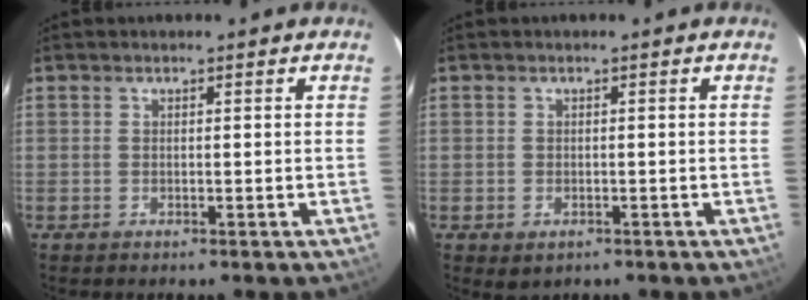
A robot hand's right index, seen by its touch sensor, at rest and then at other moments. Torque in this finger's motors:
{"motor_torque": [0.26, -0.36, 0.03, -0.01]}